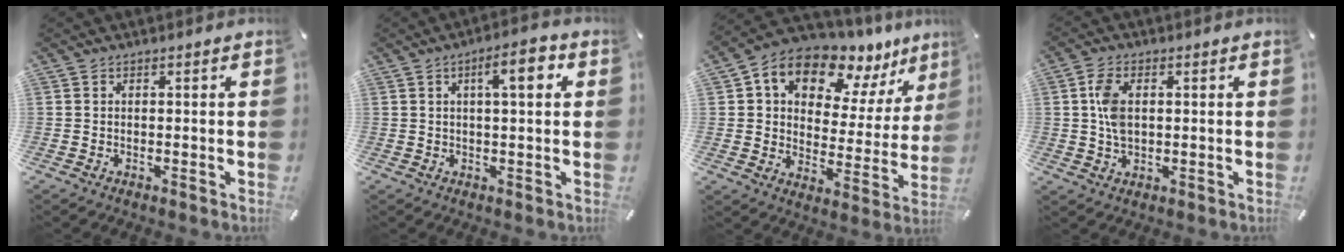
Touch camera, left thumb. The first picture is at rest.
{"total": 6.8, "force": [2.3, 1.9, 6.1], "torque": [-0.091, -0.004, 0.029]}
{"total": 13.1, "force": [9.6, 7.3, 5.2], "torque": [-0.090, -0.079, 0.169]}
{"total": 5.9, "force": [1.0, 3.5, 4.6], "torque": [-0.102, 0.001, 0.013]}